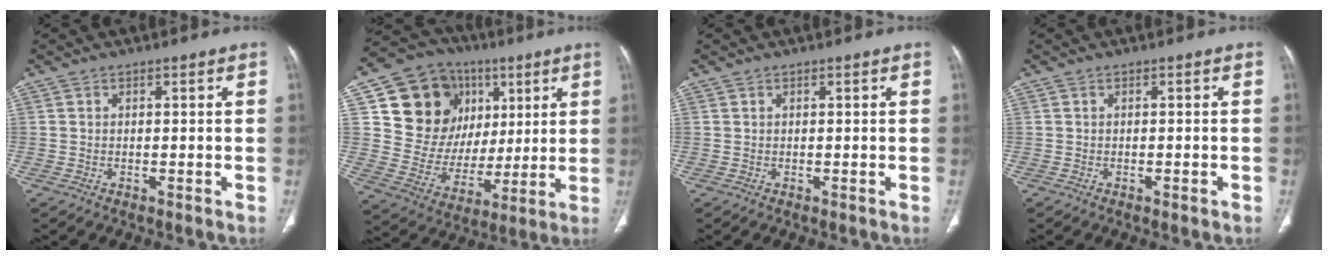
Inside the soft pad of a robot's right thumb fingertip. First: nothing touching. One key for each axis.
{"total": 21.2, "fx": 7.1, "fy": 17.4, "fz": 9.7, "tx": -0.113, "ty": 0.017, "tz": 0.143}
{"total": 0.0}
{"total": 1.1, "fx": -0.6, "fy": 0.2, "fz": 0.9, "tx": -0.014, "ty": -0.001, "tz": -0.008}